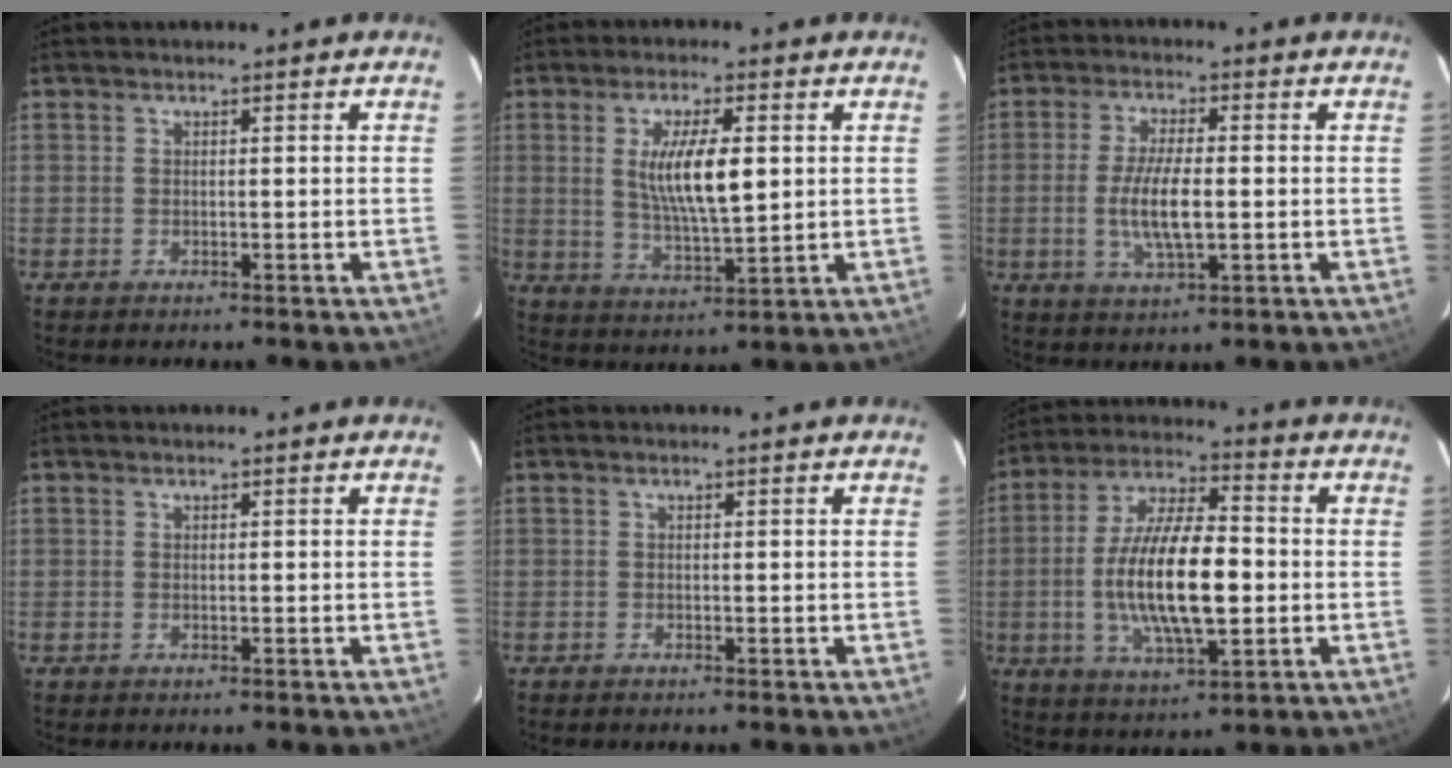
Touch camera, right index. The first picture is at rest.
{"total": 9.9, "force": [1.8, 2.7, 9.3], "torque": [-0.170, -0.004, 0.038]}
{"total": 8.1, "force": [-1.0, 2.4, 7.7], "torque": [-0.153, -0.007, -0.018]}
{"total": 0.0}
{"total": 0.0}
{"total": 16.9, "force": [-1.9, 5.8, 15.8], "torque": [-0.302, -0.003, -0.034]}